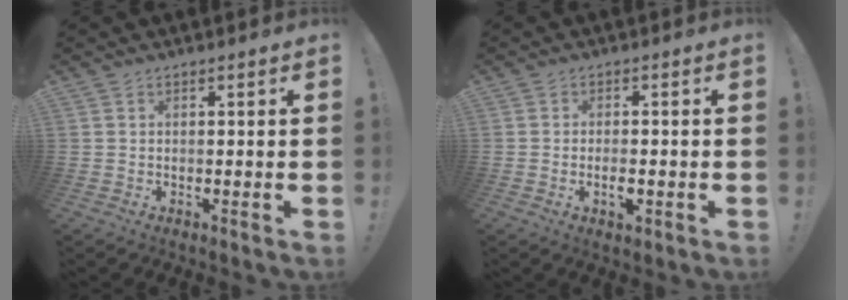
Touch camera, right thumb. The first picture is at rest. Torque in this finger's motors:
{"motor_torque": [-0.17, -0.29, 0.08, -0.02, 0.08]}